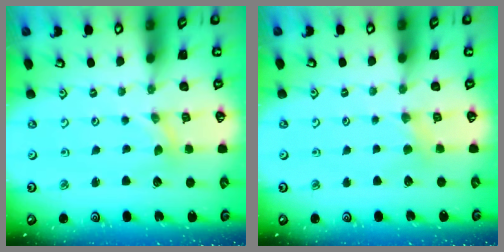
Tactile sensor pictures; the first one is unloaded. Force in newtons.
{"total": 2.1, "press": 2.1, "slide": 0.4}